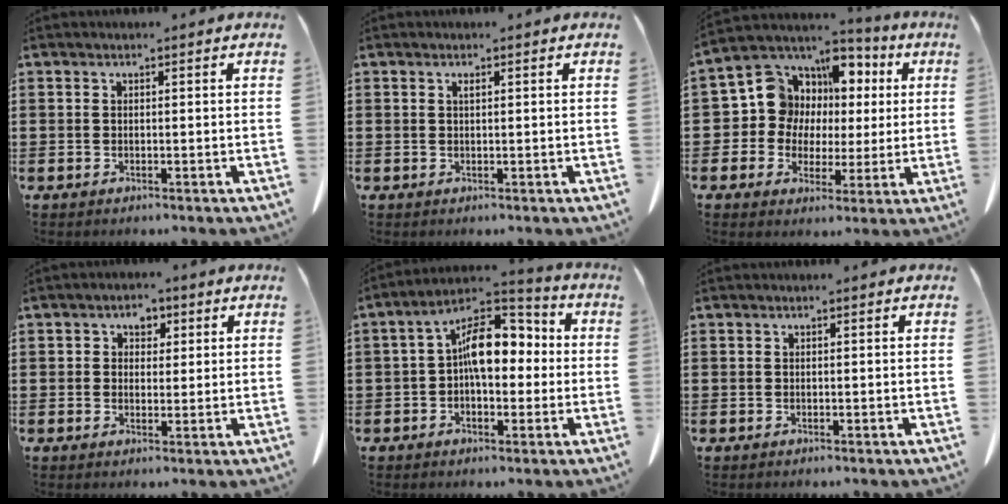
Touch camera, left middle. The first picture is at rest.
{"total": 0.7, "force": [0.3, 0.1, 0.6], "torque": [-0.013, -0.001, 0.007]}
{"total": 9.9, "force": [1.9, 9.3, 2.7], "torque": [-0.106, -0.010, 0.041]}
{"total": 2.4, "force": [0.7, 2.1, 0.9], "torque": [-0.020, 0.007, 0.008]}
{"total": 10.1, "force": [0.6, 5.8, 8.3], "torque": [-0.150, 0.015, 0.010]}
{"total": 0.0}